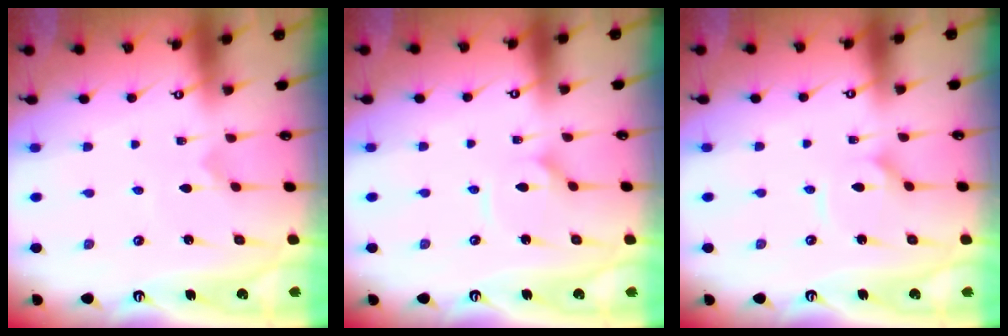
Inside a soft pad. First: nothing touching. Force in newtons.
{"total": 2.7, "press": 2.6, "slide": 0.3}
{"total": 2.7, "press": 2.6, "slide": 0.3}